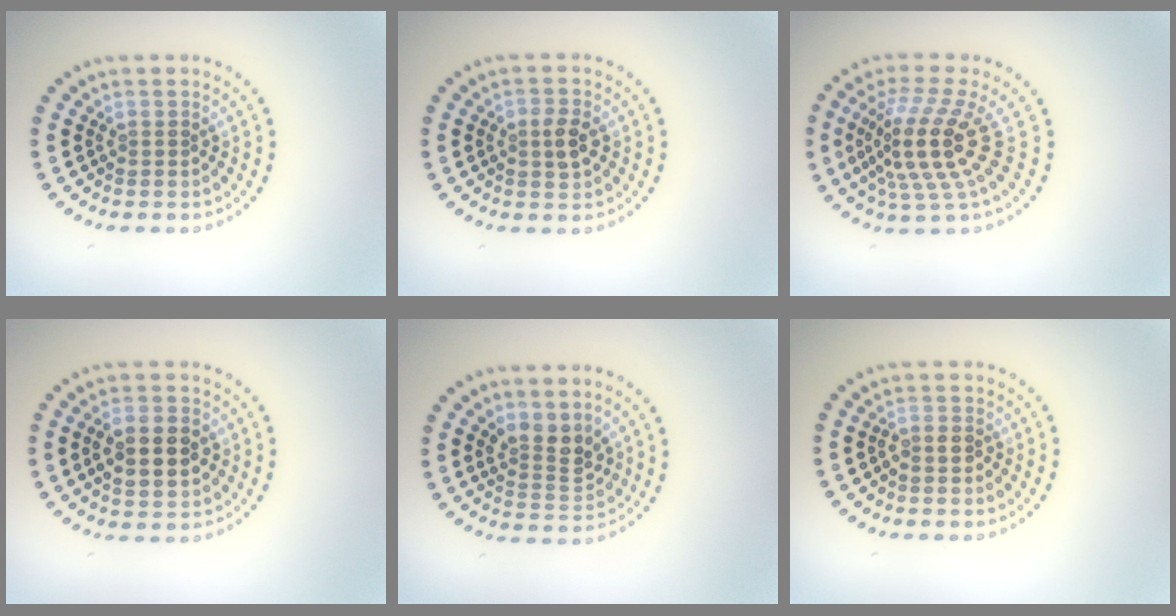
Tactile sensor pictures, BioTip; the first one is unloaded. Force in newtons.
{"total": 2.0, "press": 2.0, "slide": 0.1}
{"total": 5.6, "press": 4.0, "slide": 3.9}
{"total": 3.9, "press": 3.9, "slide": 0.3}
{"total": 3.0, "press": 2.6, "slide": 1.5}
{"total": 1.0, "press": 0.8, "slide": 0.7}